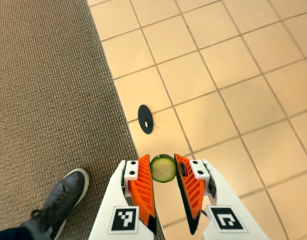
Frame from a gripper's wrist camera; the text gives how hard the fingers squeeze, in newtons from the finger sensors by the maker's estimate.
{"total": 7.0, "left": 6.9, "right": 7.2}